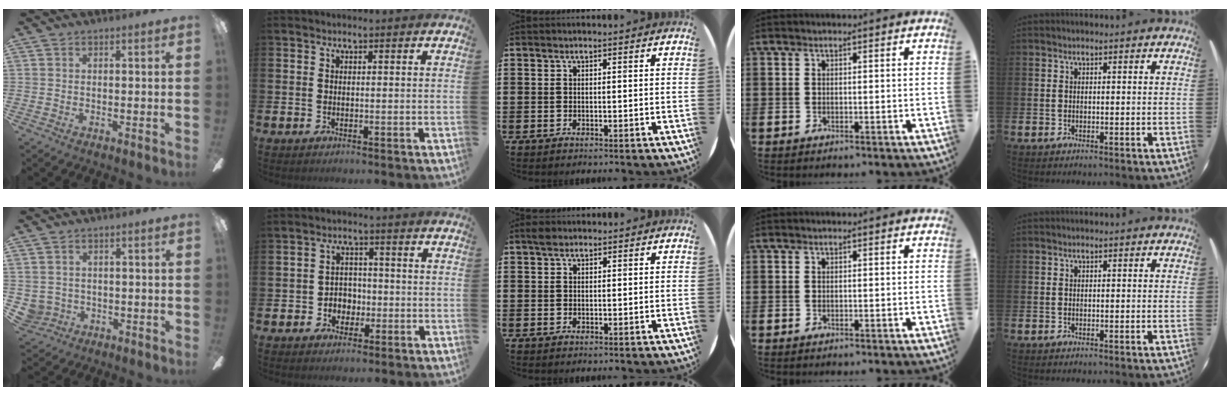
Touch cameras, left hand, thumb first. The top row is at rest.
{"thumb": {"total": 3.3, "force": [0.1, 3.3, 0.5], "torque": [-0.024, 0.003, 0.001]}, "index": {"total": 3.1, "force": [-1.1, 2.8, 0.9], "torque": [-0.027, 0.005, -0.027]}, "middle": {"total": 1.0, "force": [0.8, 0.5, 0.4], "torque": [-0.001, 0.002, 0.012]}}